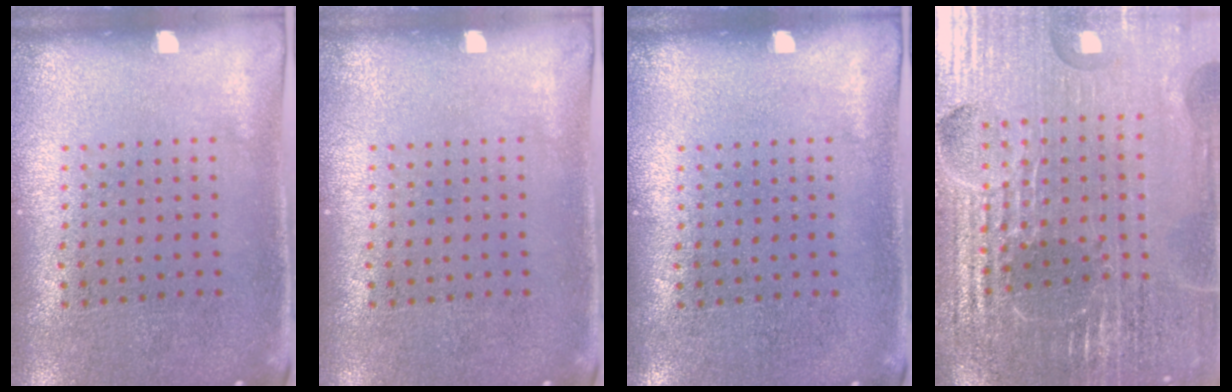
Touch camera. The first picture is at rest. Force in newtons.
{"total": 0.0}
{"total": 0.0}
{"total": 6.5, "press": 5.7, "slide": 3.0}